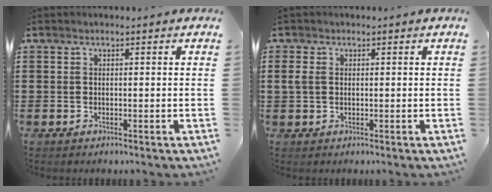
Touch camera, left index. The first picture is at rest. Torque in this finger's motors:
{"motor_torque": [0.61, -0.76, 0.24, 0.05]}